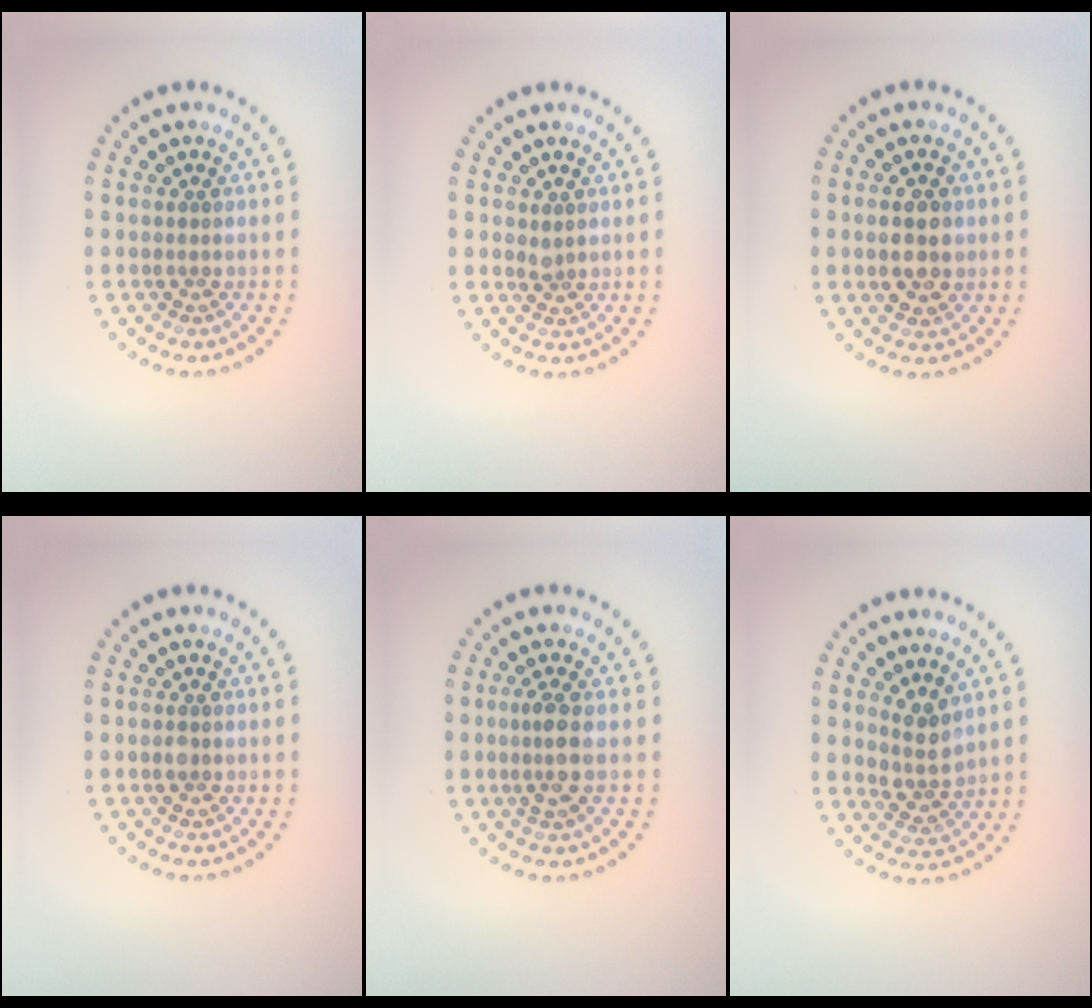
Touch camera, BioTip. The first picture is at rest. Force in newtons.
{"total": 0.7, "press": 0.6, "slide": 0.4}
{"total": 2.8, "press": 2.8, "slide": 0.2}
{"total": 0.8, "press": 0.8, "slide": 0.1}
{"total": 2.4, "press": 2.1, "slide": 1.2}
{"total": 2.6, "press": 2.1, "slide": 1.6}